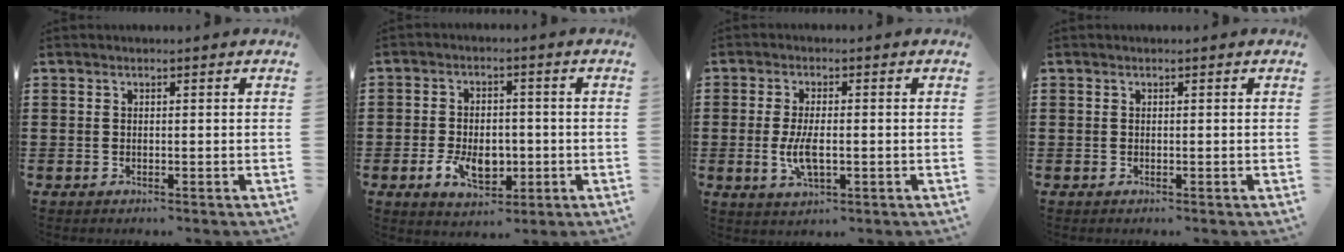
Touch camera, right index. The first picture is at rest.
{"total": 6.4, "force": [-1.6, 4.1, 4.6], "torque": [-0.084, 0.003, -0.031]}
{"total": 5.3, "force": [-0.8, 2.2, 4.7], "torque": [-0.103, -0.005, -0.018]}
{"total": 0.0}